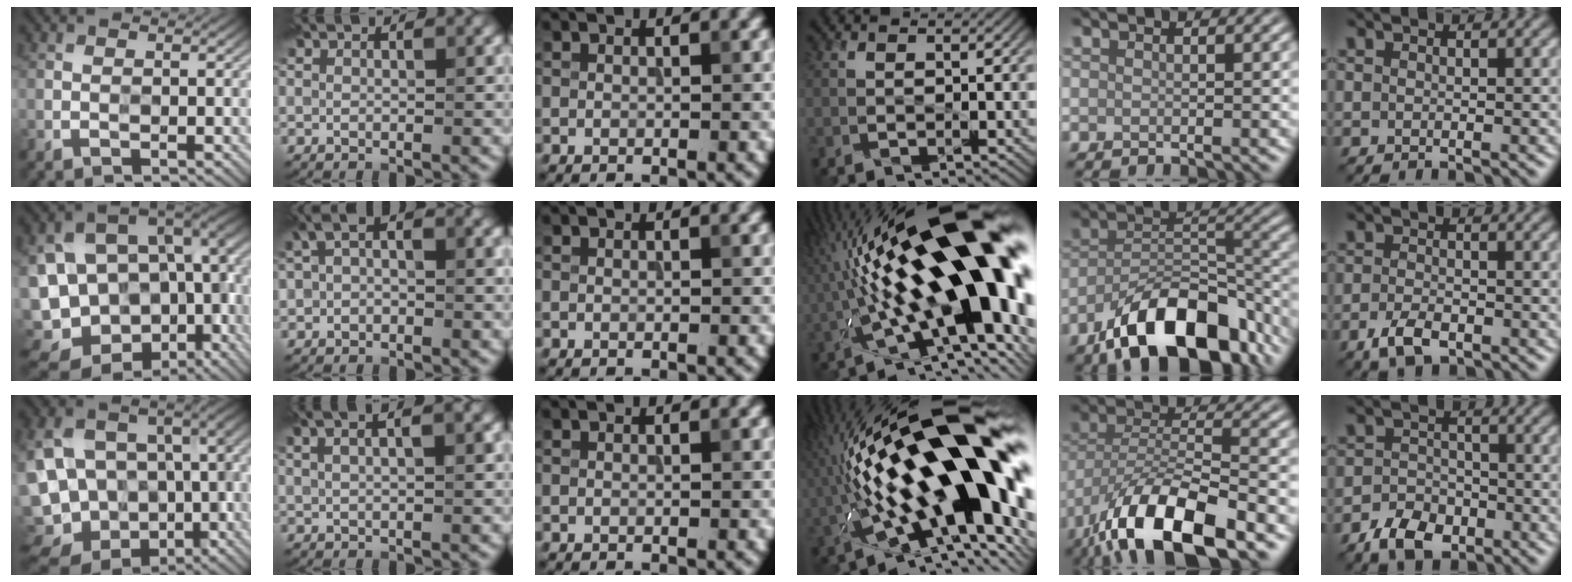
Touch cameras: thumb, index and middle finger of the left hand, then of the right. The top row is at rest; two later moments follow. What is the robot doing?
{"motion": "wipe", "object": "glass cup"}